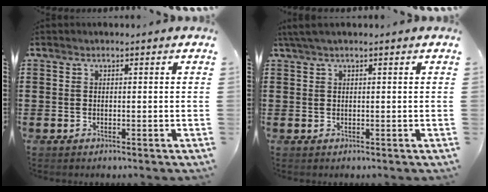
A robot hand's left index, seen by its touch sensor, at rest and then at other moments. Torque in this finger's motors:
{"motor_torque": [0.39, -0.30, 0.29, 0.04]}